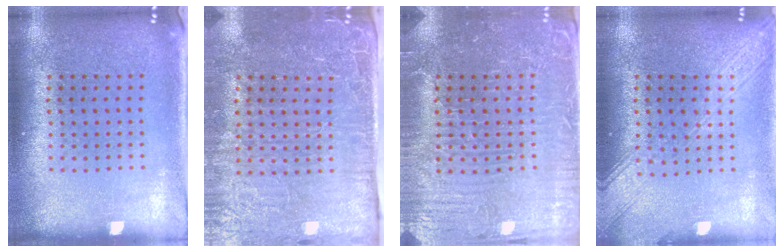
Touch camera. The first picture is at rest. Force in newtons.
{"total": 4.5, "press": 3.9, "slide": 2.2}
{"total": 4.1, "press": 3.9, "slide": 1.0}
{"total": 3.4, "press": 3.3, "slide": 0.5}